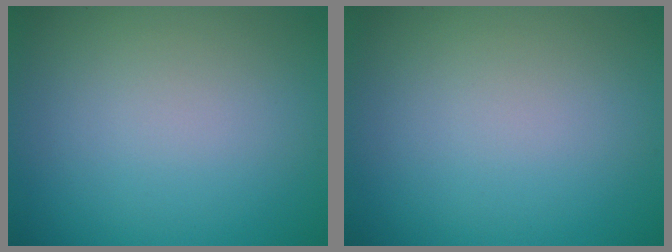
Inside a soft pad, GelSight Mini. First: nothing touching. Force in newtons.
{"total": 0.0}